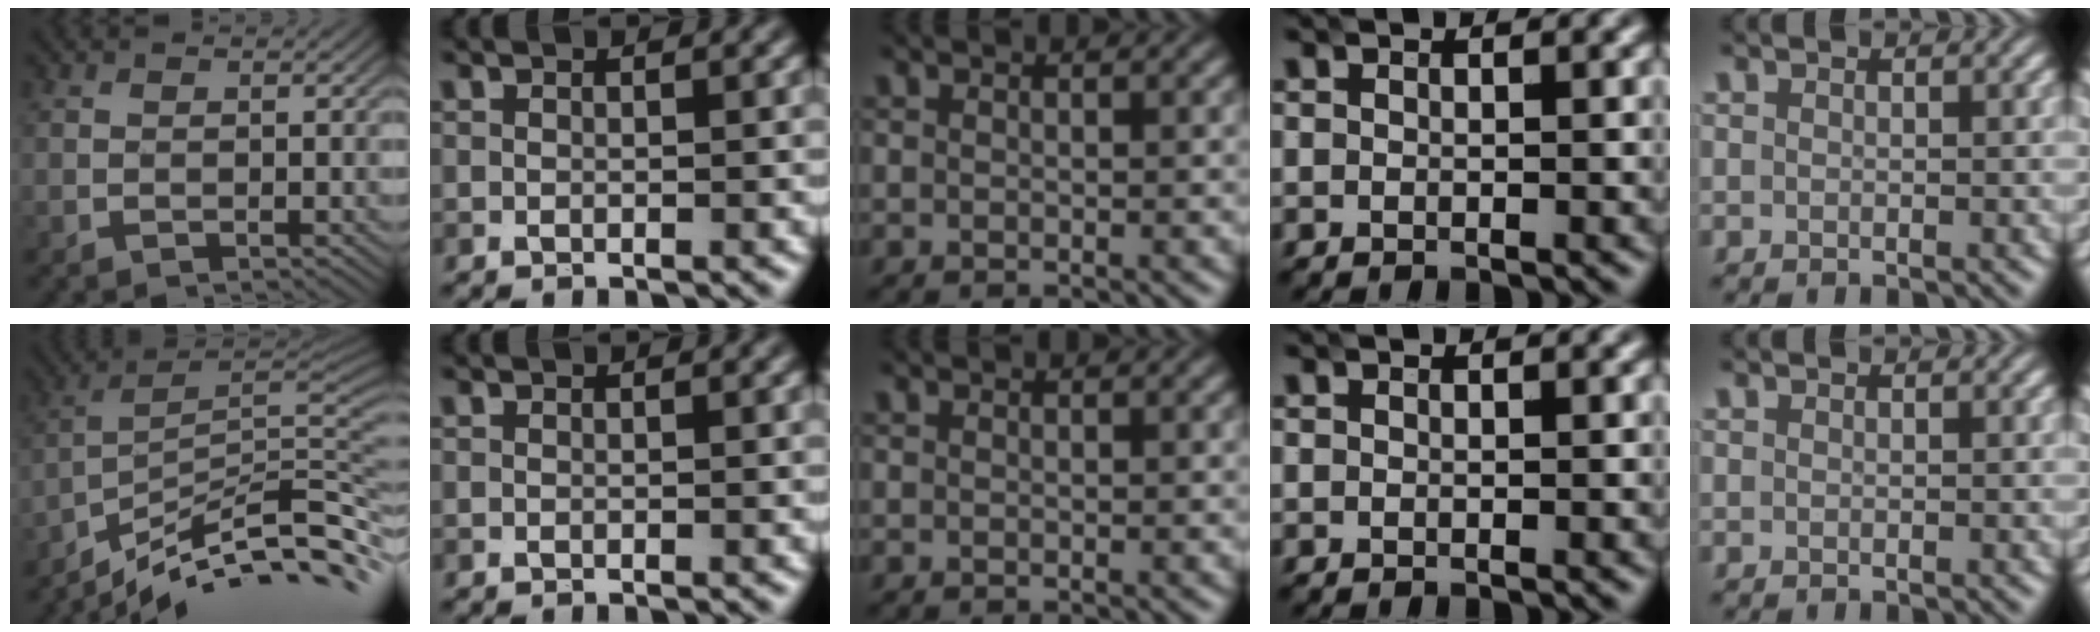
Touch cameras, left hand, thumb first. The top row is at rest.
{"thumb": {"total": 11.8, "force": [-7.8, 2.2, 8.7], "torque": [-0.149, 0.011, -0.124]}}